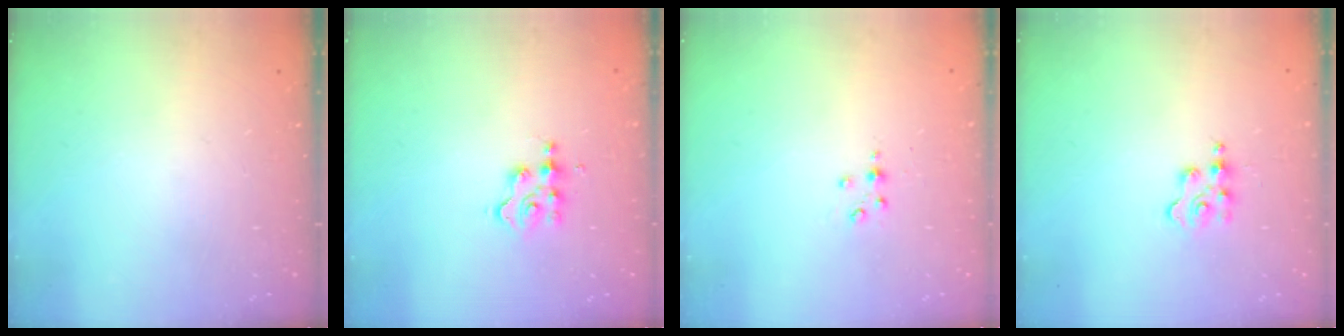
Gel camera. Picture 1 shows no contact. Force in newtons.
{"total": 3.1, "press": 3.1, "slide": 0.3}
{"total": 2.9, "press": 2.9, "slide": 0.4}
{"total": 3.4, "press": 3.4, "slide": 0.3}